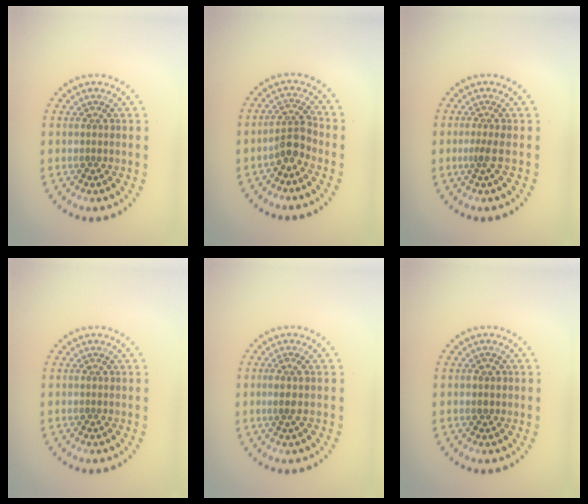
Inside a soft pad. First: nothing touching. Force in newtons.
{"total": 2.4, "press": 1.8, "slide": 1.5}
{"total": 0.9, "press": 0.5, "slide": 0.8}
{"total": 0.0}
{"total": 1.1, "press": 0.8, "slide": 0.8}
{"total": 1.0, "press": 1.0, "slide": 0.3}